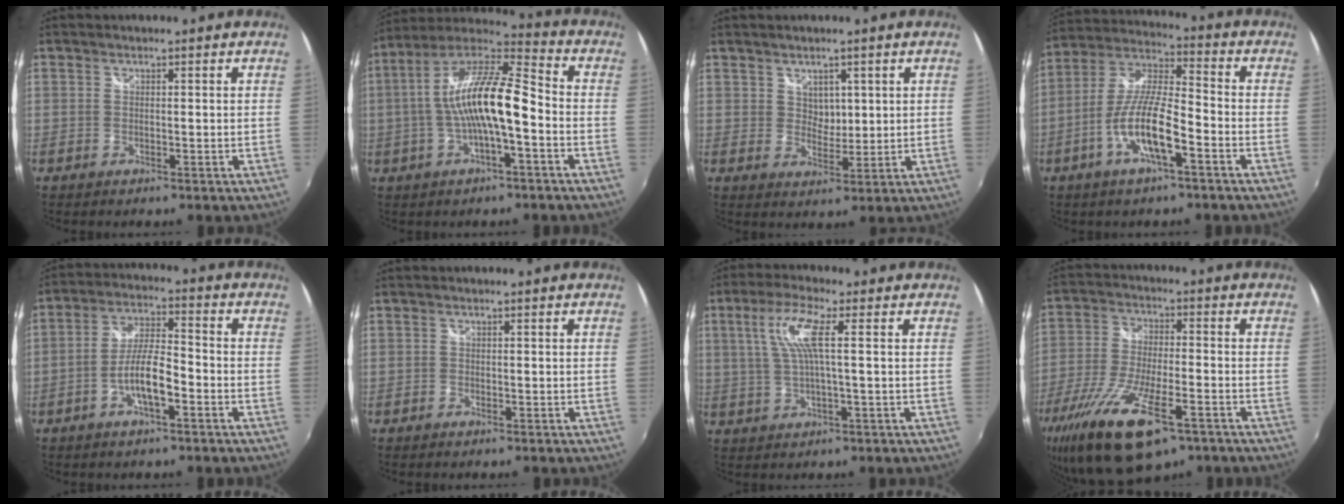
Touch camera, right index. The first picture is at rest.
{"total": 15.0, "force": [-2.4, 3.5, 14.4], "torque": [-0.265, 0.013, -0.045]}
{"total": 3.5, "force": [1.6, 2.8, 1.4], "torque": [-0.016, 0.000, 0.030]}
{"total": 12.0, "force": [-5.2, 2.7, 10.5], "torque": [-0.215, -0.003, -0.100]}
{"total": 7.8, "force": [-3.6, 1.9, 6.7], "torque": [-0.136, 0.006, -0.061]}
{"total": 0.6, "force": [-0.5, -0.4, 0.0], "torque": [-0.001, -0.001, -0.012]}
{"total": 7.3, "force": [1.6, 0.6, 7.1], "torque": [-0.137, 0.005, 0.035]}
{"total": 19.9, "force": [-12.0, 6.8, 14.4], "torque": [-0.295, -0.064, -0.210]}